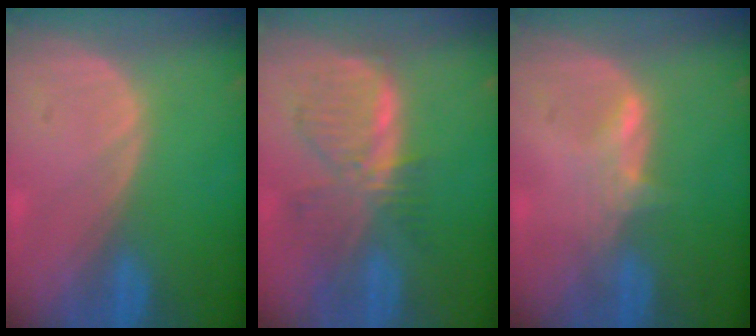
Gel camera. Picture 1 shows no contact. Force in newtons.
{"total": 7.9, "press": 7.0, "slide": 3.6}
{"total": 2.6, "press": 2.5, "slide": 0.3}